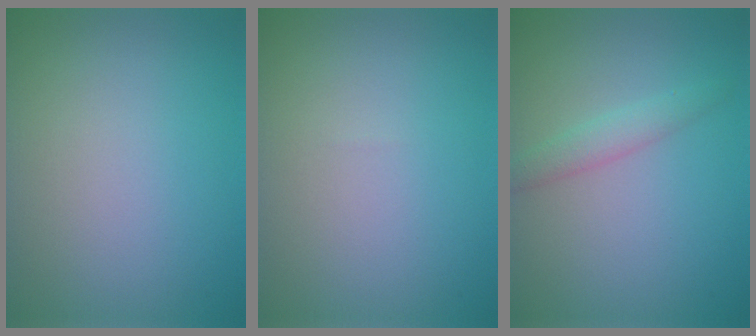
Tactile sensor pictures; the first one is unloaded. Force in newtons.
{"total": 0.0}
{"total": 1.8, "press": 1.8, "slide": 0.0}